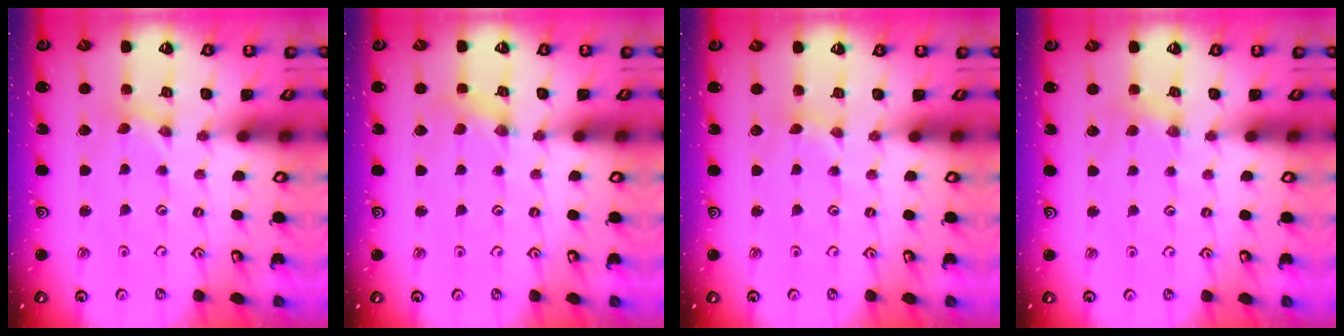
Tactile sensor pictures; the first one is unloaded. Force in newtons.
{"total": 2.4, "press": 2.4, "slide": 0.3}
{"total": 1.0, "press": 1.0, "slide": 0.2}
{"total": 3.7, "press": 3.6, "slide": 0.6}